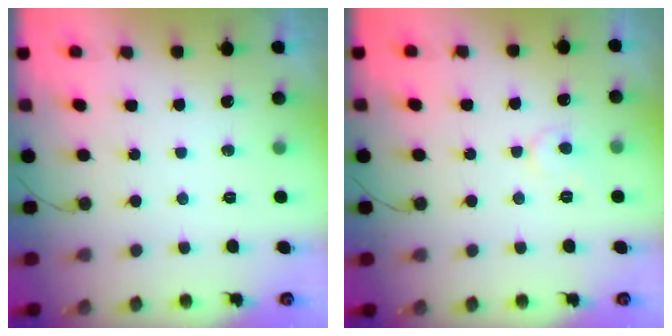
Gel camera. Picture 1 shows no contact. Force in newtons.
{"total": 5.8, "press": 5.8, "slide": 0.3}